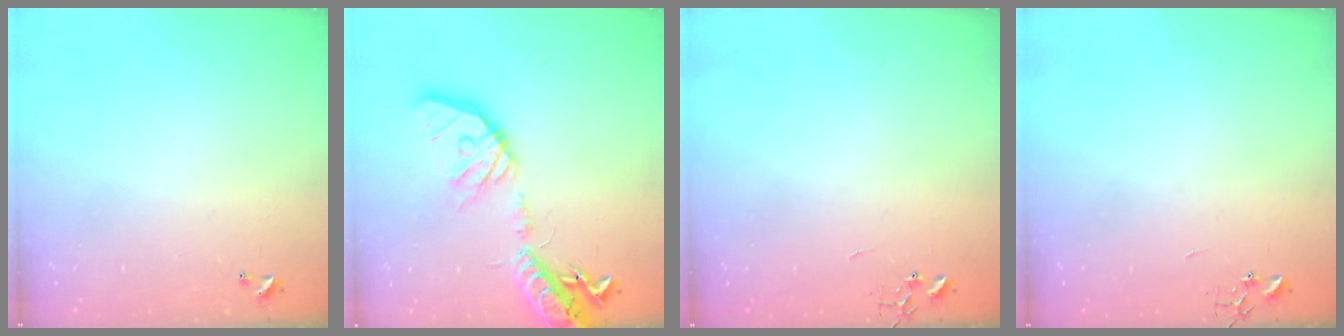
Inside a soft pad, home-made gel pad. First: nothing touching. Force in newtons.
{"total": 22.7, "press": 22.4, "slide": 3.7}
{"total": 0.0}
{"total": 0.0}